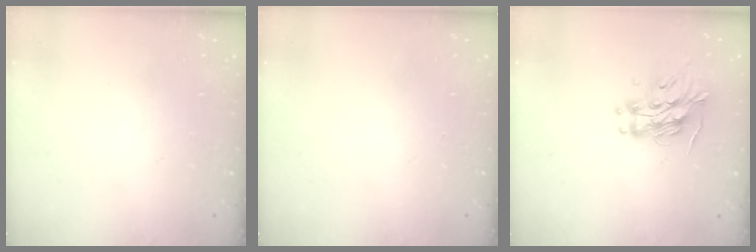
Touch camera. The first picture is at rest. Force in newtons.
{"total": 0.0}
{"total": 12.2, "press": 12.1, "slide": 1.2}